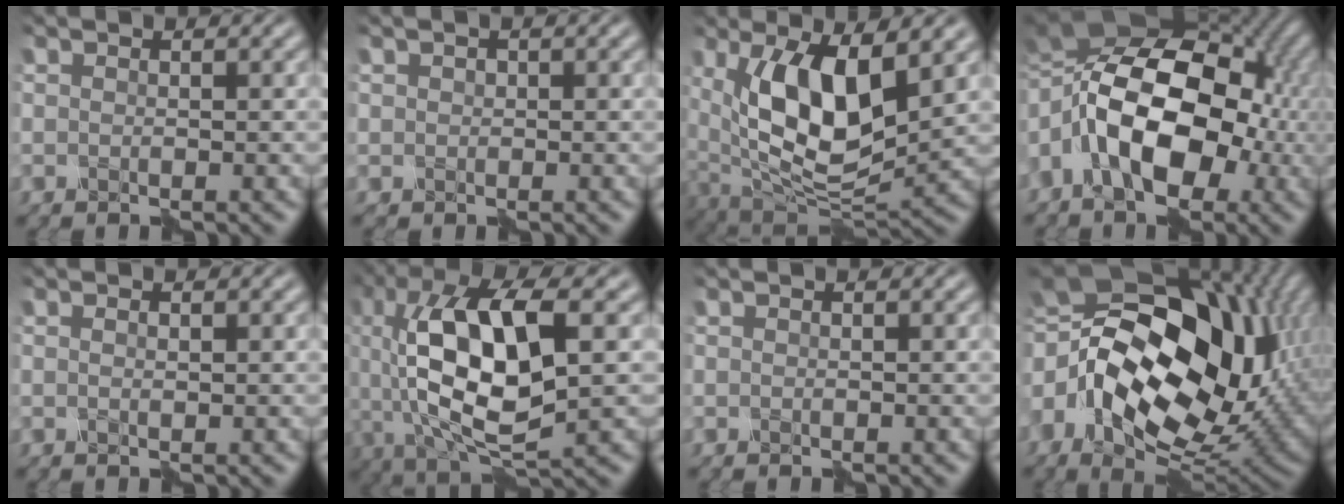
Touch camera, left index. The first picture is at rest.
{"total": 0.6, "force": [0.1, 0.6, 0.2], "torque": [-0.001, 0.001, 0.002]}
{"total": 10.0, "force": [2.1, 4.6, 8.6], "torque": [-0.156, -0.013, 0.034]}
{"total": 16.5, "force": [-1.7, 10.3, 12.7], "torque": [-0.222, 0.007, -0.049]}
{"total": 0.7, "force": [0.0, 0.2, 0.6], "torque": [-0.011, -0.002, 0.000]}
{"total": 12.0, "force": [0.6, 5.1, 10.9], "torque": [-0.194, 0.009, 0.006]}
{"total": 0.0}
{"total": 18.3, "force": [0.8, 11.9, 13.9], "torque": [-0.258, -0.005, 0.023]}